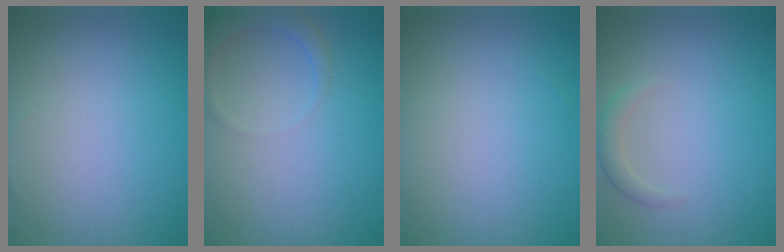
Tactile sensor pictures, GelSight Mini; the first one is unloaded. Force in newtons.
{"total": 2.6, "press": 2.6, "slide": 0.2}
{"total": 0.0}
{"total": 1.4, "press": 1.4, "slide": 0.1}